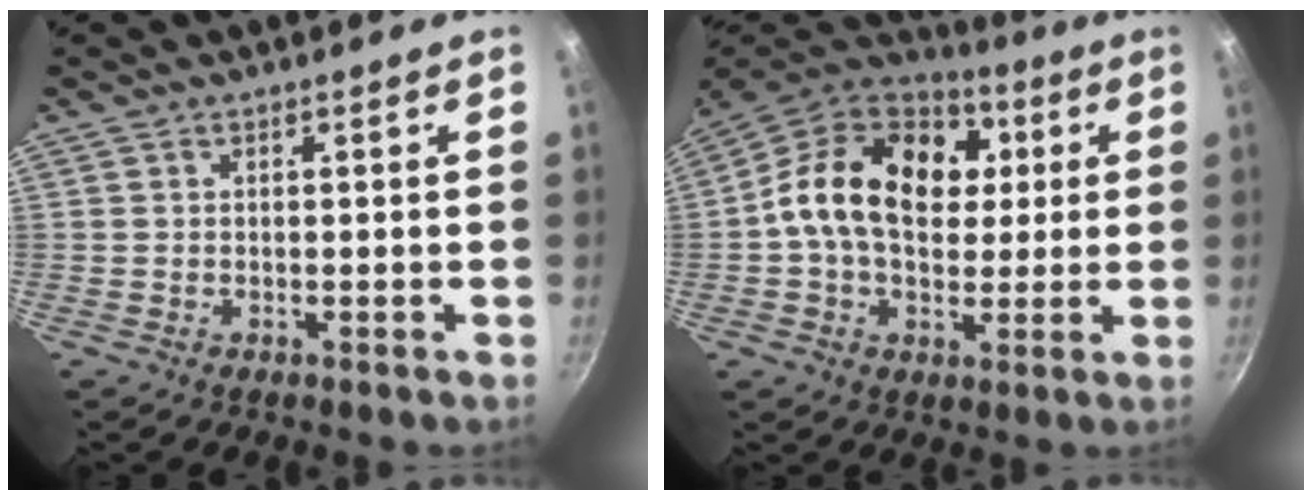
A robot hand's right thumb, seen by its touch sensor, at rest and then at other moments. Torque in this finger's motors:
{"motor_torque": [0.24, 0.45, 0.90, -0.79, 0.34]}